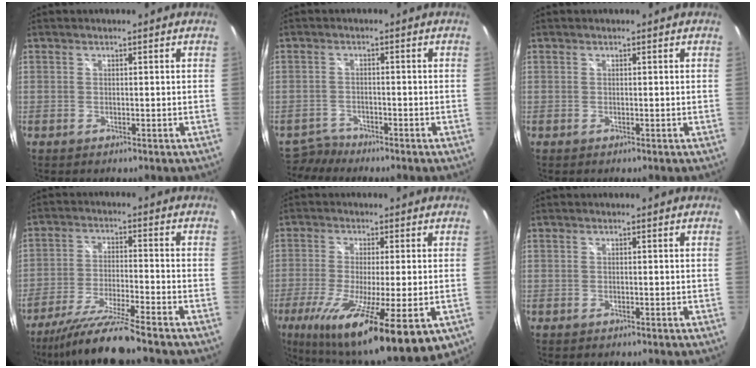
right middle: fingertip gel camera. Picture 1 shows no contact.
{"total": 2.6, "force": [-2.5, 0.6, -0.6], "torque": [0.007, 0.002, -0.050]}
{"total": 0.0}
{"total": 11.1, "force": [-9.7, -1.6, 5.1], "torque": [-0.113, -0.015, -0.174]}
{"total": 19.6, "force": [-9.2, 3.7, 16.9], "torque": [-0.315, -0.074, -0.141]}
{"total": 0.0}